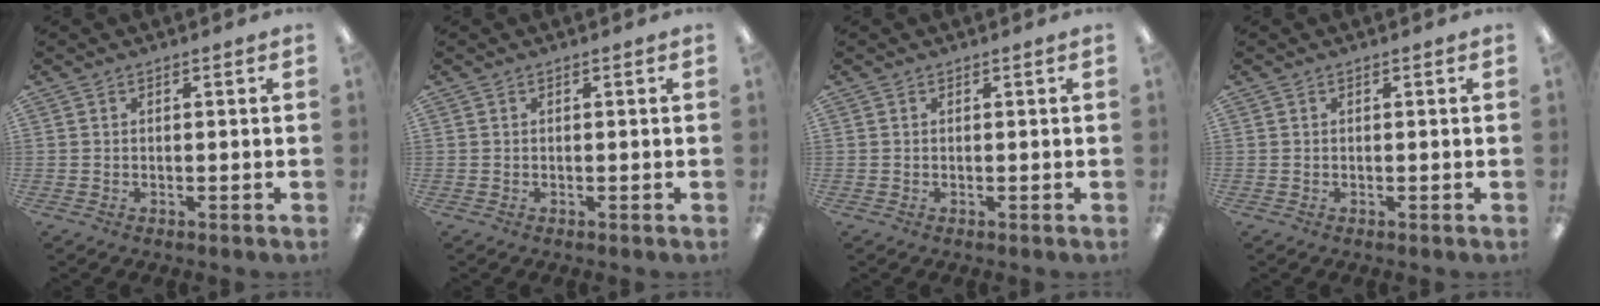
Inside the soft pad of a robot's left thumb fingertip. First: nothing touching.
{"total": 0.0}
{"total": 0.0}
{"total": 0.0}